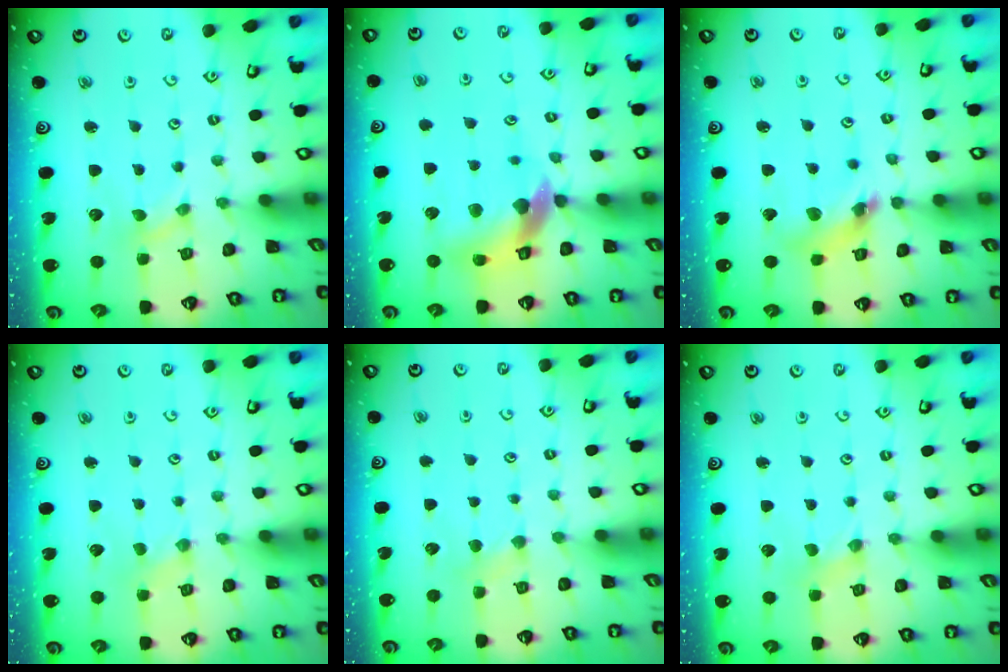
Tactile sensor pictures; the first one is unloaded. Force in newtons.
{"total": 11.0, "press": 10.8, "slide": 1.7}
{"total": 10.0, "press": 9.9, "slide": 1.2}
{"total": 0.0}
{"total": 2.8, "press": 2.8, "slide": 0.6}
{"total": 0.0}